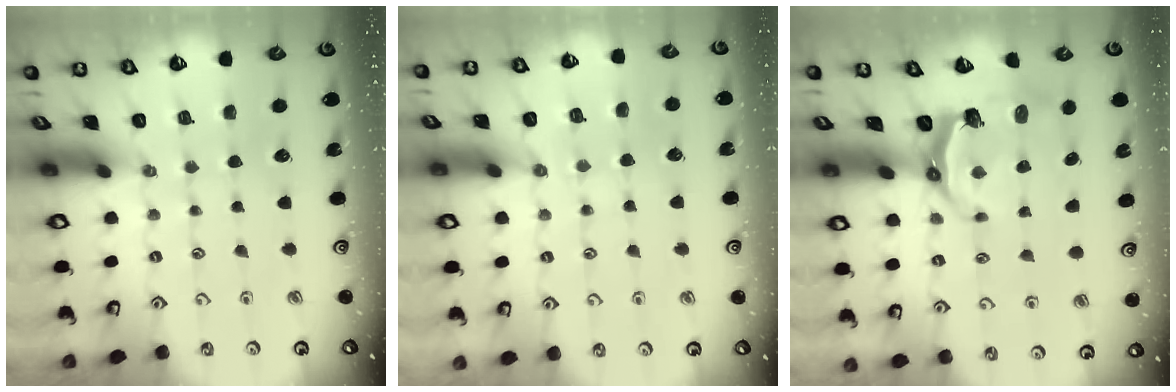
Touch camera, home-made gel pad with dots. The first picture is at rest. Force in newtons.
{"total": 4.0, "press": 3.9, "slide": 0.6}
{"total": 6.2, "press": 4.7, "slide": 4.1}